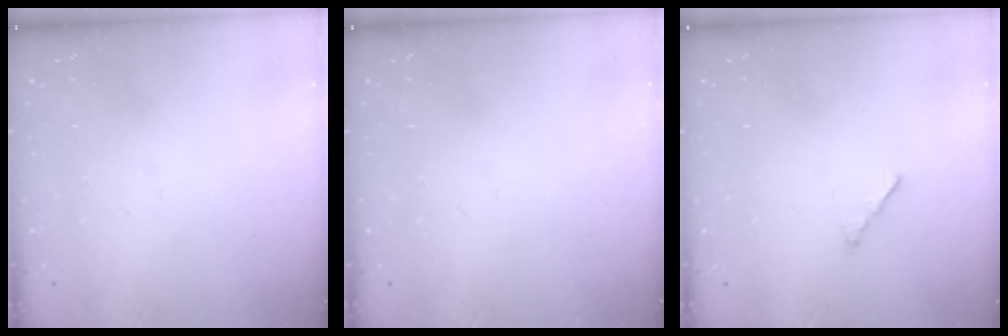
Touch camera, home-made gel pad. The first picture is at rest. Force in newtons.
{"total": 0.0}
{"total": 0.9, "press": 0.8, "slide": 0.2}